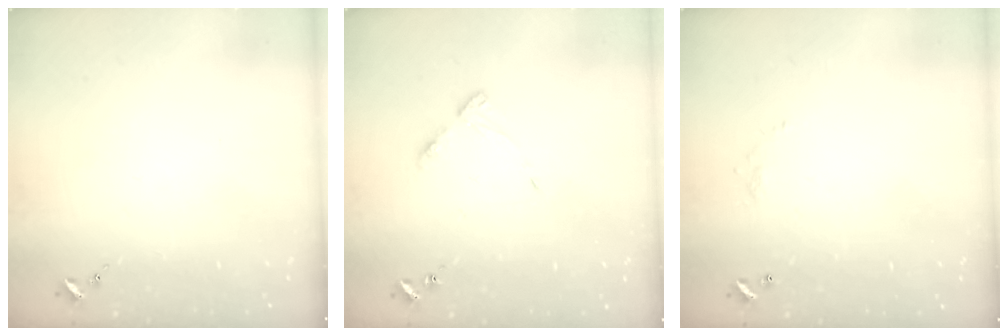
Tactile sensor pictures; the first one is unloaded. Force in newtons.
{"total": 4.4, "press": 4.4, "slide": 0.5}
{"total": 3.2, "press": 3.2, "slide": 0.0}